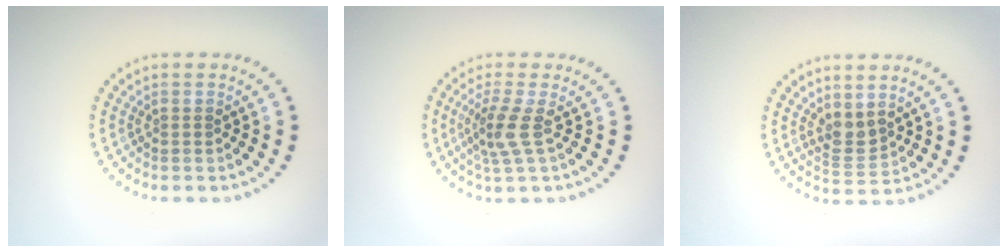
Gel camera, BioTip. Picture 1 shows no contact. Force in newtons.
{"total": 2.7, "press": 2.1, "slide": 1.7}
{"total": 2.0, "press": 1.7, "slide": 1.1}